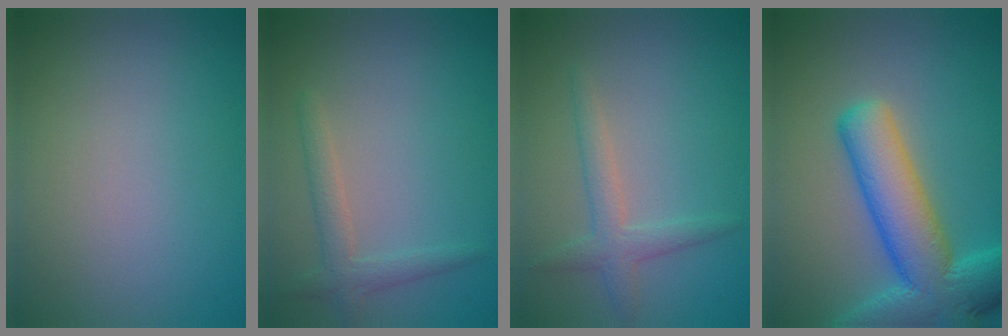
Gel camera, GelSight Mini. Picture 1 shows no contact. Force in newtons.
{"total": 2.2, "press": 2.2, "slide": 0.1}
{"total": 2.4, "press": 2.4, "slide": 0.1}
{"total": 10.0, "press": 10.0, "slide": 0.6}